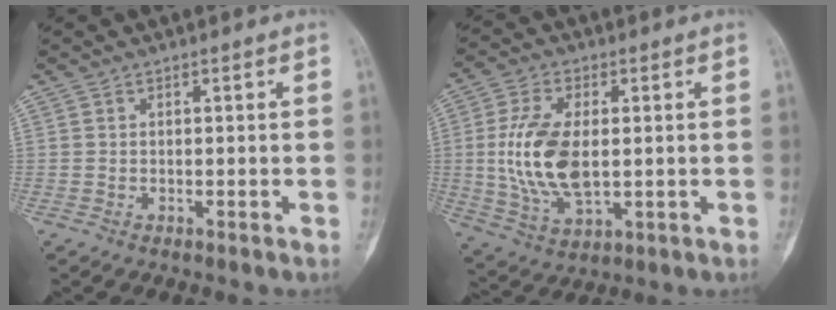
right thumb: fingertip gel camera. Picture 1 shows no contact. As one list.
[{"total": 14.3, "force": [0.5, 7.6, 12.1], "torque": [-0.244, -0.008, 0.018]}]